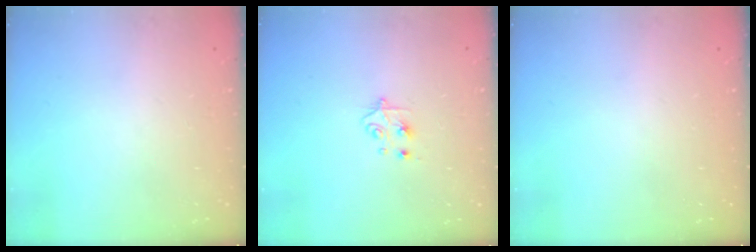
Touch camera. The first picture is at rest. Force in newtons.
{"total": 4.8, "press": 4.8, "slide": 0.6}
{"total": 0.0}